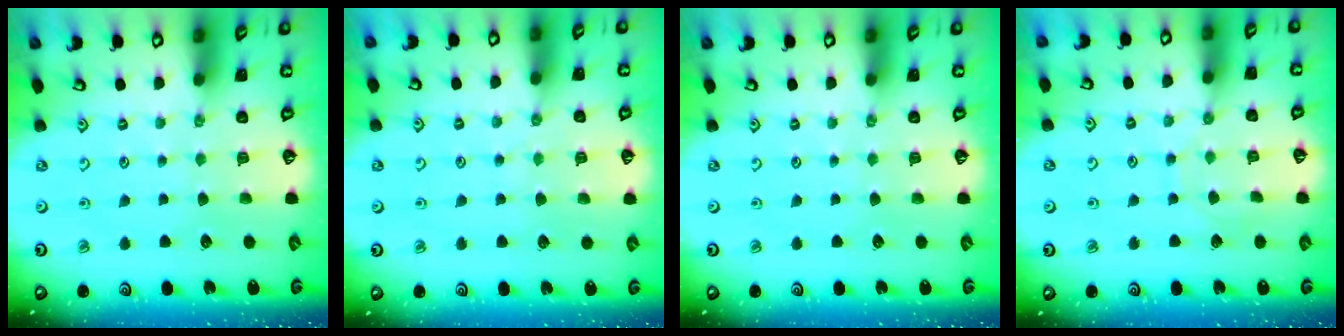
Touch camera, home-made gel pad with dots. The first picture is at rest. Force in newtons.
{"total": 2.9, "press": 2.9, "slide": 0.2}
{"total": 0.0}
{"total": 6.8, "press": 6.8, "slide": 0.6}